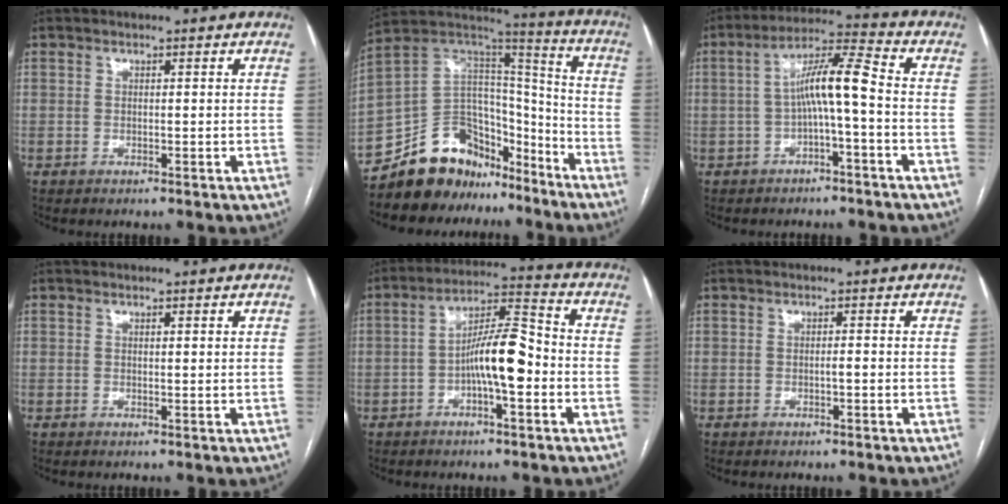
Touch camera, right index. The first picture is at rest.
{"total": 16.4, "force": [-13.1, 9.0, 4.2], "torque": [-0.057, 0.098, -0.225]}
{"total": 8.0, "force": [-1.1, 0.6, 7.9], "torque": [-0.138, 0.031, -0.020]}
{"total": 0.7, "force": [0.4, 0.1, 0.6], "torque": [-0.008, 0.001, 0.006]}
{"total": 9.5, "force": [-2.2, 1.9, 9.1], "torque": [-0.161, 0.023, -0.041]}
{"total": 0.7, "force": [-0.3, 0.1, 0.7], "torque": [-0.008, 0.002, -0.004]}